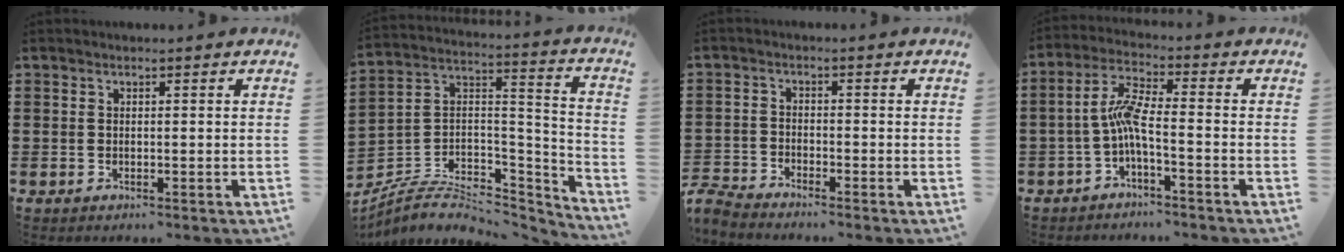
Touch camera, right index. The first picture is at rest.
{"total": 7.0, "force": [-4.6, 4.0, 3.4], "torque": [-0.075, 0.008, -0.090]}
{"total": 3.1, "force": [-3.1, 0.2, 0.1], "torque": [-0.021, -0.004, -0.070]}
{"total": 5.6, "force": [-1.5, 0.9, 5.3], "torque": [-0.121, -0.001, -0.036]}